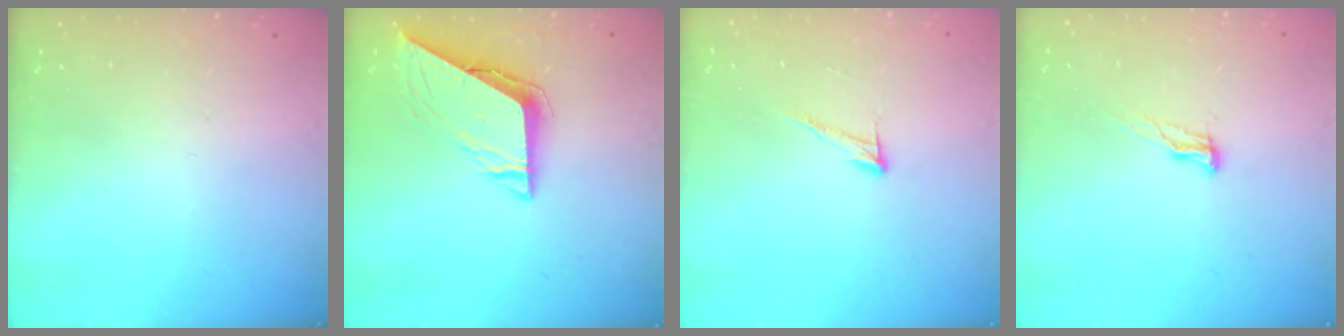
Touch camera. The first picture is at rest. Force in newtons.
{"total": 7.4, "press": 7.4, "slide": 0.6}
{"total": 6.6, "press": 6.6, "slide": 0.3}
{"total": 6.9, "press": 6.9, "slide": 0.9}